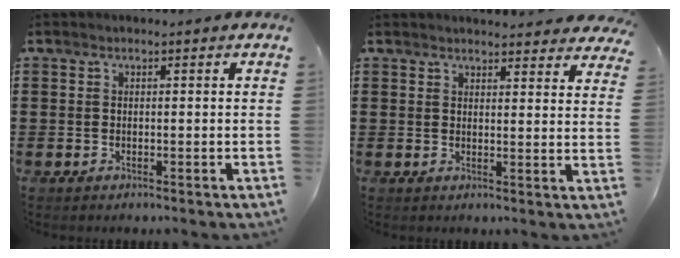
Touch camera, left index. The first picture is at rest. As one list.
[{"total": 3.4, "force": [3.4, 0.1, 0.4], "torque": [-0.010, -0.015, 0.062]}]